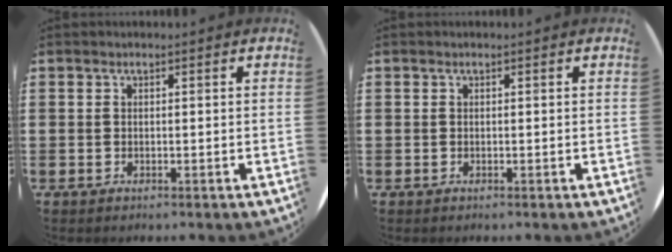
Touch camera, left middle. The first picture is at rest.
{"total": 0.0}